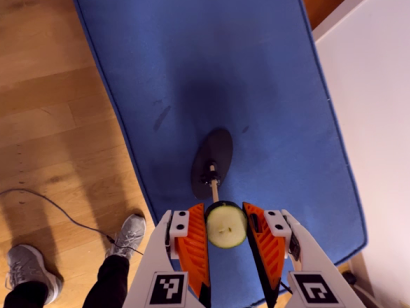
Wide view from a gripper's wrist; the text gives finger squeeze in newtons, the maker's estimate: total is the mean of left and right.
{"total": 7.0, "left": 6.7, "right": 7.4}